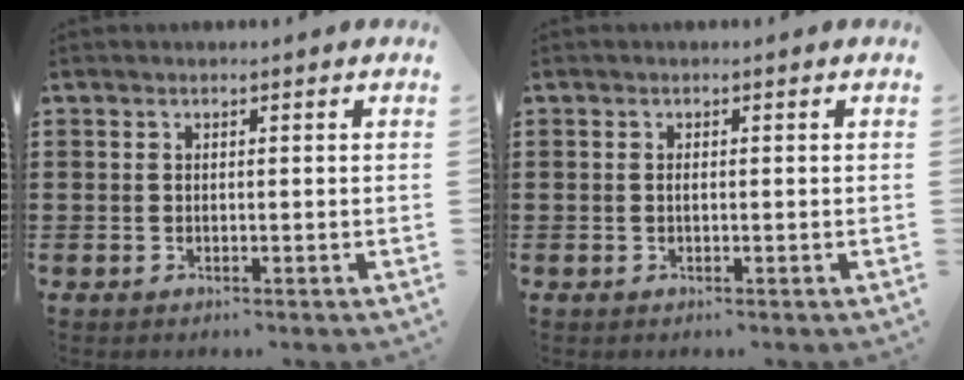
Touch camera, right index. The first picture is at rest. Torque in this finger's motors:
{"motor_torque": [2.14, 0.00, 0.05, 0.03]}